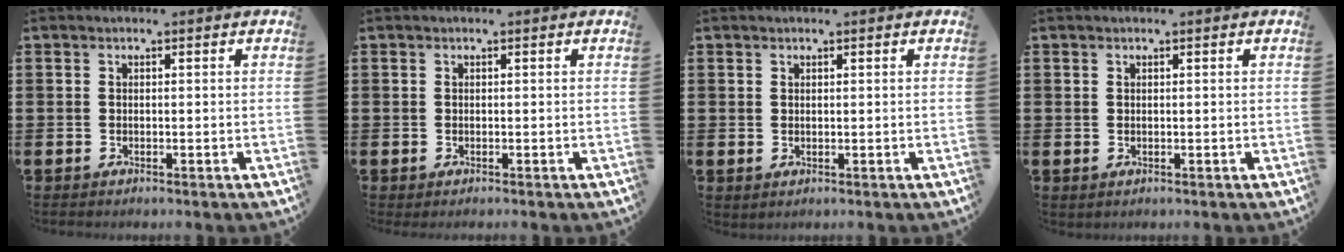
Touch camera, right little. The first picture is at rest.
{"total": 0.0}
{"total": 0.0}
{"total": 0.0}